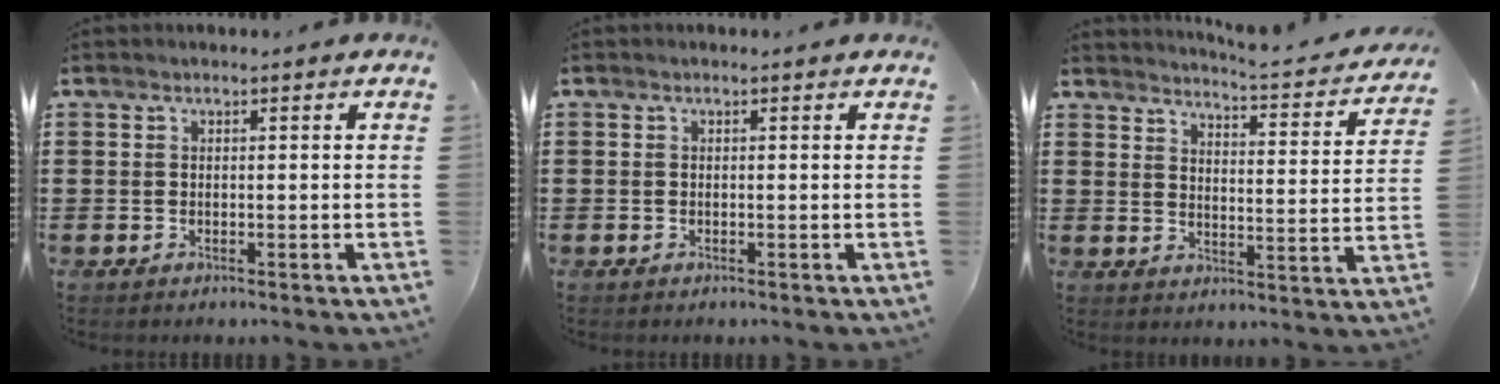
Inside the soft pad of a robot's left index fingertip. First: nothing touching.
{"total": 0.0}
{"total": 3.6, "force": [3.4, -0.5, 1.1], "torque": [-0.027, -0.039, 0.048]}